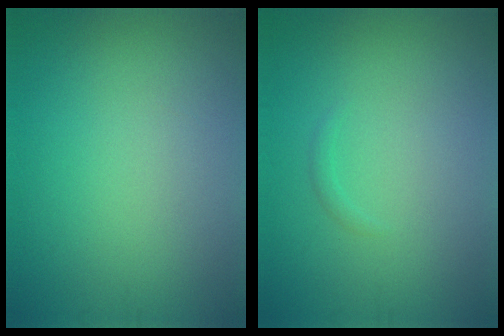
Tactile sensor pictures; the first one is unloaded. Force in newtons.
{"total": 0.5, "press": 0.5, "slide": 0.1}